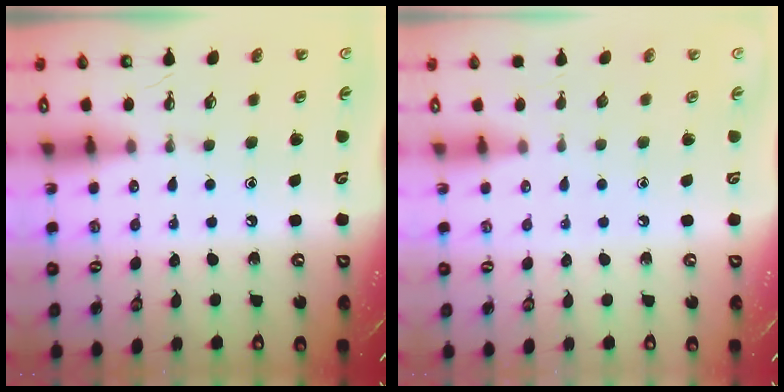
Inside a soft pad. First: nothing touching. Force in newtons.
{"total": 0.0}